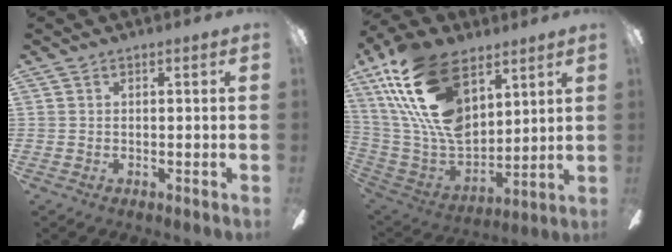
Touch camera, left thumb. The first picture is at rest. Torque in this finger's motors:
{"motor_torque": [2.01, 2.05, 1.70, -1.07, 0.36]}